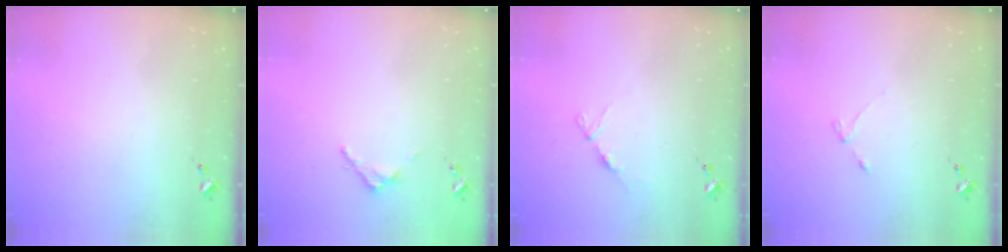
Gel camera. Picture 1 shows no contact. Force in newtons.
{"total": 3.1, "press": 3.1, "slide": 0.4}
{"total": 5.5, "press": 5.4, "slide": 0.6}
{"total": 3.0, "press": 2.9, "slide": 0.5}